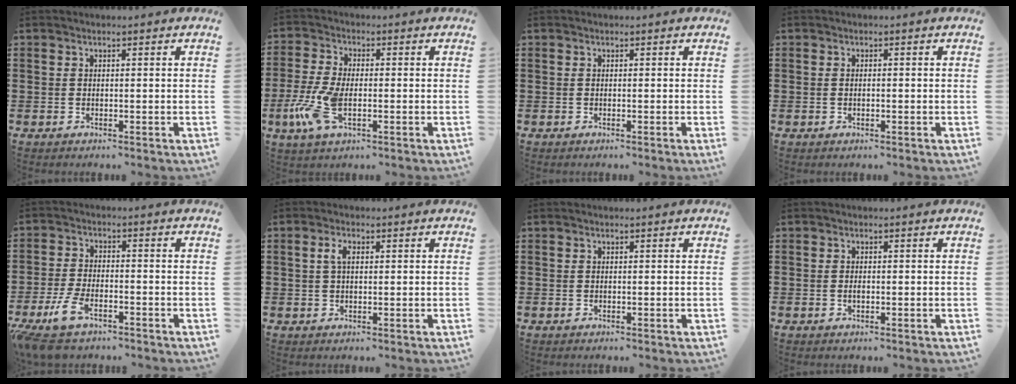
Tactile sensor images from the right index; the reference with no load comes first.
{"total": 8.4, "force": [-2.3, 3.9, 7.1], "torque": [-0.172, -0.014, -0.046]}
{"total": 0.0}
{"total": 0.7, "force": [-0.1, 0.3, 0.7], "torque": [-0.013, 0.000, -0.002]}
{"total": 6.5, "force": [-4.1, 2.3, 4.5], "torque": [-0.120, -0.009, -0.084]}
{"total": 2.6, "force": [0.6, 1.2, 2.2], "torque": [-0.047, 0.009, 0.009]}
{"total": 0.0}
{"total": 0.8, "force": [-0.1, 0.4, 0.7], "torque": [-0.014, -0.001, -0.002]}